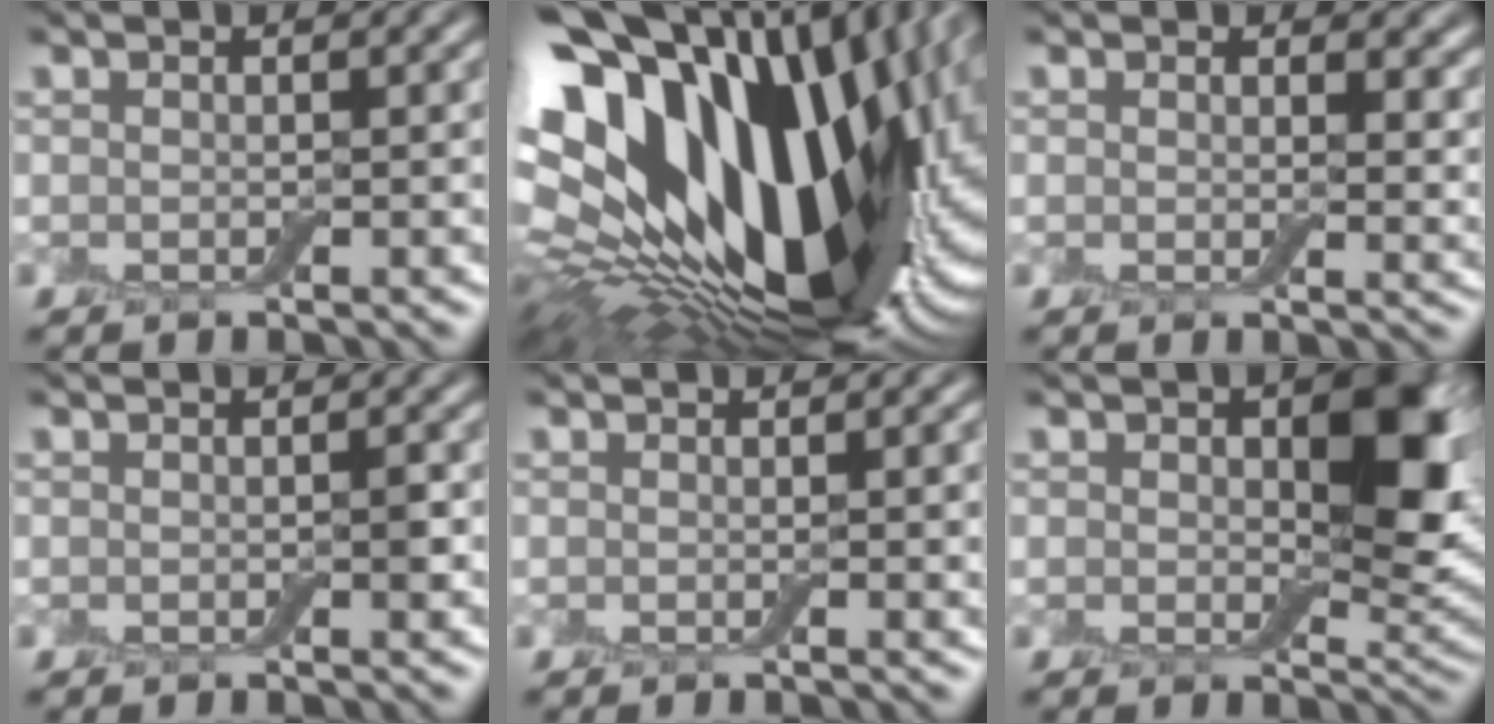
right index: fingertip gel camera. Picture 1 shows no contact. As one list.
[{"total": 22.0, "force": [3.9, 11.3, 18.4], "torque": [-0.324, -0.044, 0.087]}, {"total": 2.9, "force": [1.2, 1.9, 1.7], "torque": [-0.023, -0.011, 0.020]}, {"total": 0.7, "force": [-0.1, 0.3, 0.6], "torque": [-0.006, 0.000, -0.001]}, {"total": 1.1, "force": [0.0, 0.3, 1.1], "torque": [-0.013, -0.001, 0.000]}, {"total": 7.4, "force": [1.6, 4.3, 5.9], "torque": [-0.083, -0.005, 0.026]}]